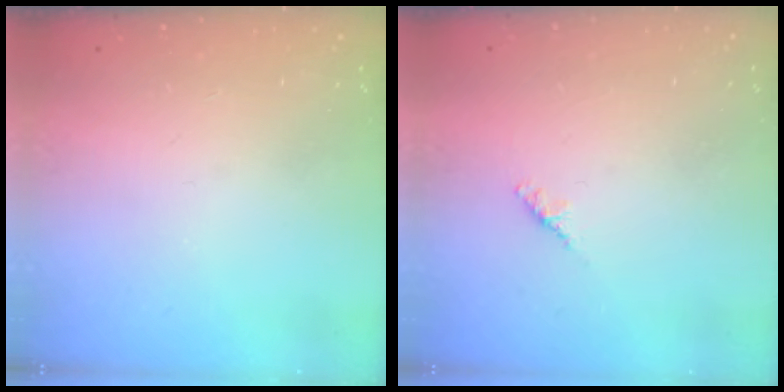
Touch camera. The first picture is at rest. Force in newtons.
{"total": 1.8, "press": 1.7, "slide": 0.6}